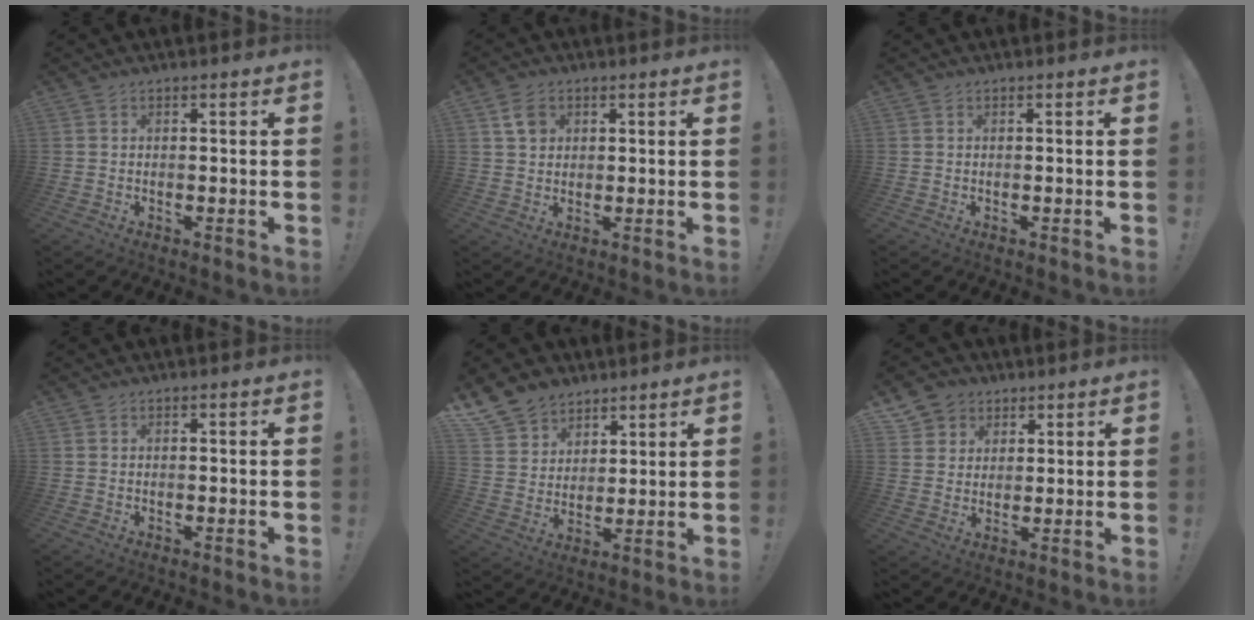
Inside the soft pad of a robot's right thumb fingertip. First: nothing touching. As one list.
[{"total": 3.8, "force": [1.7, 3.0, 1.8], "torque": [-0.020, -0.002, 0.031]}, {"total": 0.0}, {"total": 0.0}, {"total": 10.8, "force": [7.9, 7.2, 2.0], "torque": [-0.040, -0.060, 0.158]}, {"total": 6.3, "force": [3.4, 5.2, 0.8], "torque": [-0.008, -0.026, 0.067]}]